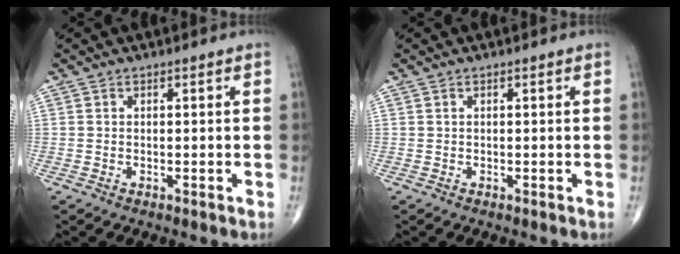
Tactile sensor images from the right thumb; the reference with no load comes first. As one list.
[{"total": 0.0}]